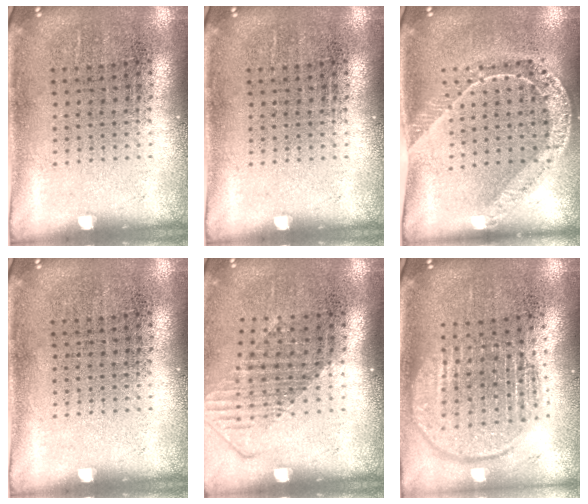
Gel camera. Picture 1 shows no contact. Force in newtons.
{"total": 0.0}
{"total": 1.6, "press": 1.5, "slide": 0.5}
{"total": 0.0}
{"total": 1.4, "press": 1.1, "slide": 0.9}
{"total": 1.9, "press": 1.7, "slide": 1.0}